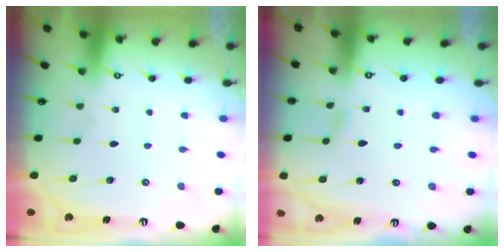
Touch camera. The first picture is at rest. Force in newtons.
{"total": 1.7, "press": 1.7, "slide": 0.1}